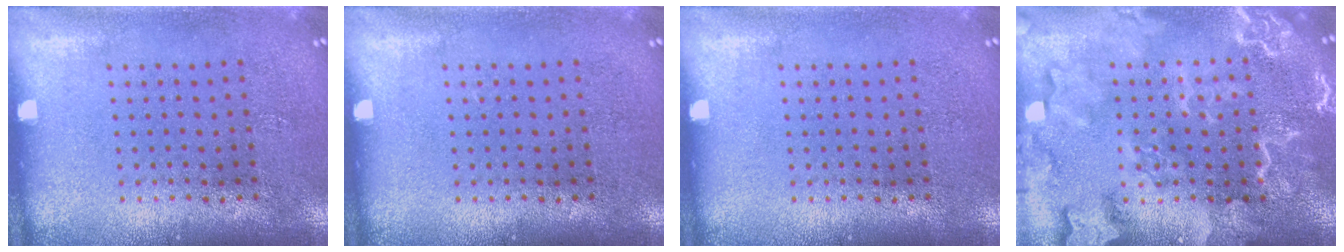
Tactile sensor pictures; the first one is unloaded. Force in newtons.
{"total": 0.0}
{"total": 0.0}
{"total": 4.7, "press": 4.7, "slide": 0.7}